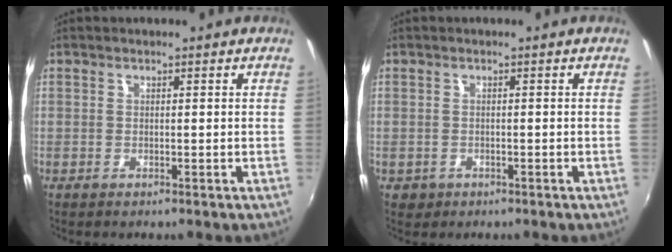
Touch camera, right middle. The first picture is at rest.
{"total": 2.1, "force": [-0.8, 1.8, 0.8], "torque": [-0.019, -0.003, -0.007]}